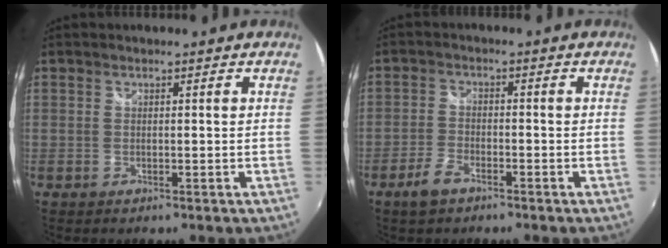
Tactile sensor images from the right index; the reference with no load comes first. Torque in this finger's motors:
{"motor_torque": [0.40, -0.44, 0.22, 0.04]}